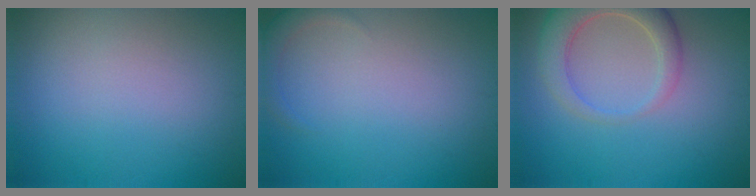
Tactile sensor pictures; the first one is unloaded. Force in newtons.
{"total": 1.4, "press": 1.4, "slide": 0.1}
{"total": 4.9, "press": 4.9, "slide": 0.5}